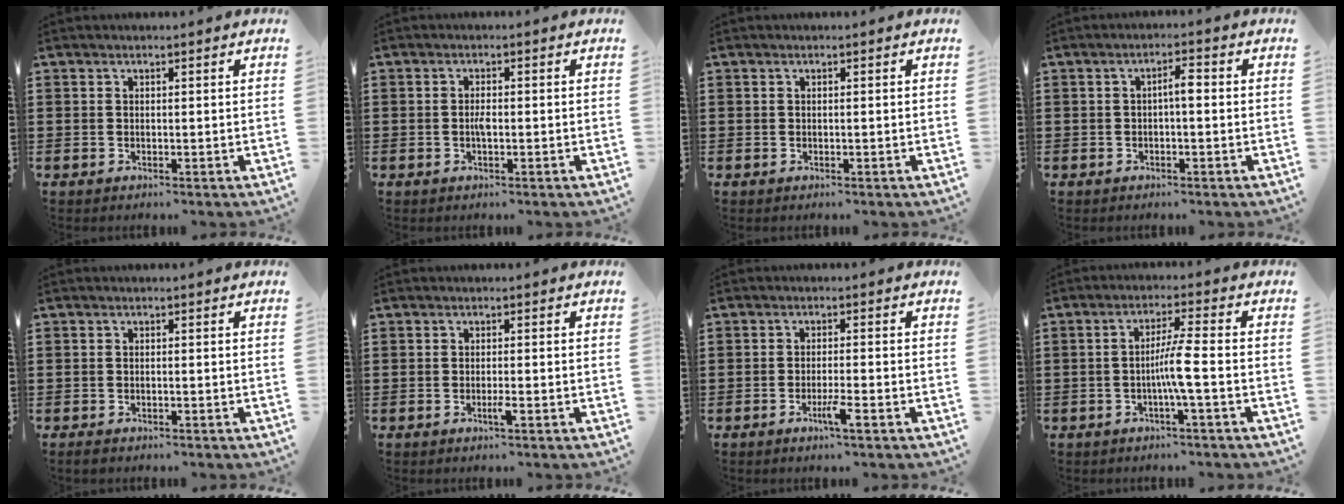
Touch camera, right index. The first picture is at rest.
{"total": 1.8, "force": [-0.4, 0.5, 1.7], "torque": [-0.033, 0.001, -0.007]}
{"total": 0.0}
{"total": 2.5, "force": [-0.2, 0.6, 2.5], "torque": [-0.047, 0.006, -0.006]}
{"total": 0.7, "force": [-0.6, 0.2, 0.4], "torque": [-0.009, -0.005, -0.011]}
{"total": 1.5, "force": [-0.8, 0.1, 1.3], "torque": [-0.030, -0.005, -0.015]}
{"total": 3.3, "force": [-1.8, 0.0, 2.7], "torque": [-0.050, -0.009, -0.033]}
{"total": 4.9, "force": [-1.3, -0.5, 4.7], "torque": [-0.085, -0.006, -0.029]}